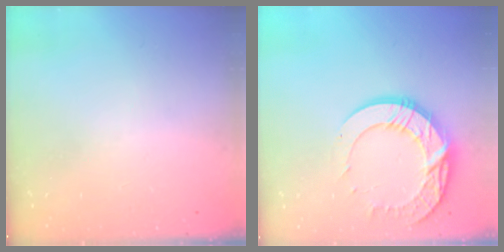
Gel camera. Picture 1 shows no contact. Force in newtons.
{"total": 17.8, "press": 17.7, "slide": 1.5}